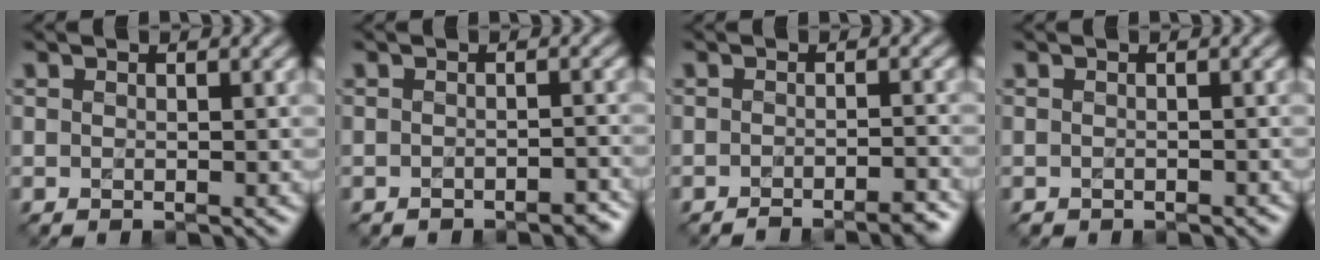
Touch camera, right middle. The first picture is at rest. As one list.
[{"total": 1.8, "force": [-1.4, 0.7, 0.8], "torque": [-0.009, 0.003, -0.017]}, {"total": 3.0, "force": [-2.5, 0.5, 1.6], "torque": [-0.016, 0.005, -0.038]}, {"total": 0.6, "force": [-0.5, 0.3, 0.1], "torque": [-0.001, -0.003, -0.007]}]